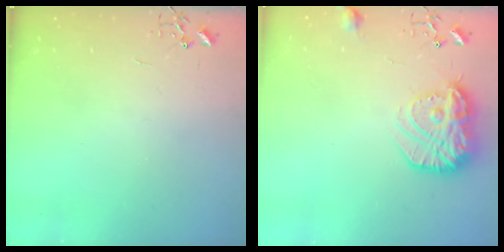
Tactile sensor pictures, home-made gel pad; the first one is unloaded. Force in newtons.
{"total": 17.2, "press": 17.2, "slide": 1.1}